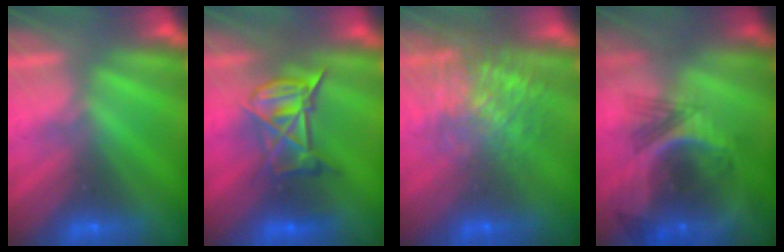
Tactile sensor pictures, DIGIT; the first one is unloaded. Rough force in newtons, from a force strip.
{"total": 6.9}
{"total": 7.6}
{"total": 8.2}